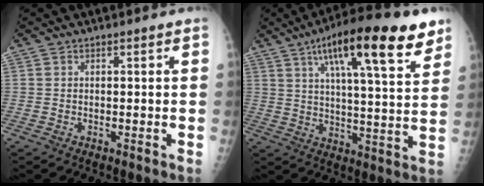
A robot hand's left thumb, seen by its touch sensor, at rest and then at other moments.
{"total": 21.5, "force": [11.9, 5.3, 17.0], "torque": [-0.242, -0.024, 0.181]}